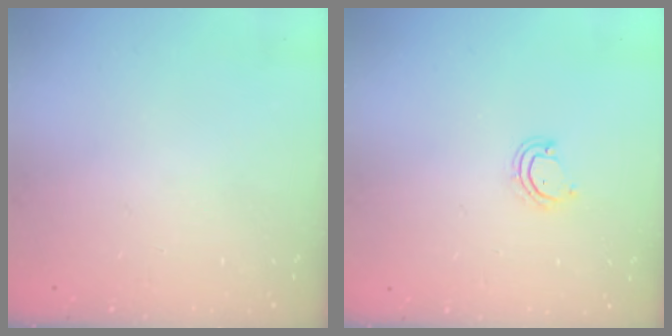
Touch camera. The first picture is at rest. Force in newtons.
{"total": 3.5, "press": 3.4, "slide": 0.3}